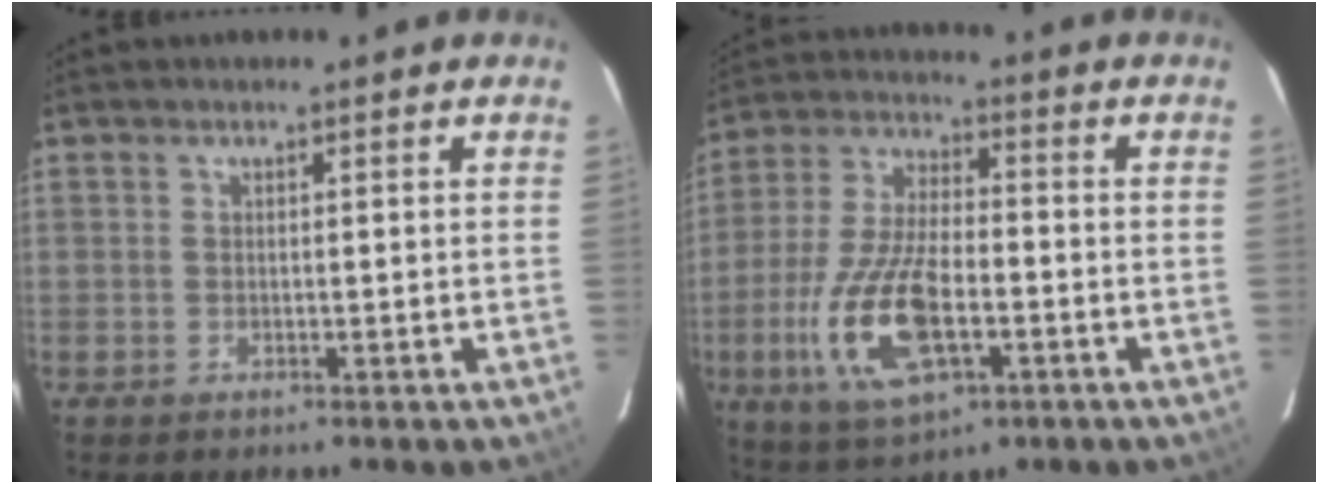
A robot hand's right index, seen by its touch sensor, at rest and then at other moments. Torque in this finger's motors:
{"motor_torque": [2.14, 0.00, 0.98, 0.17]}